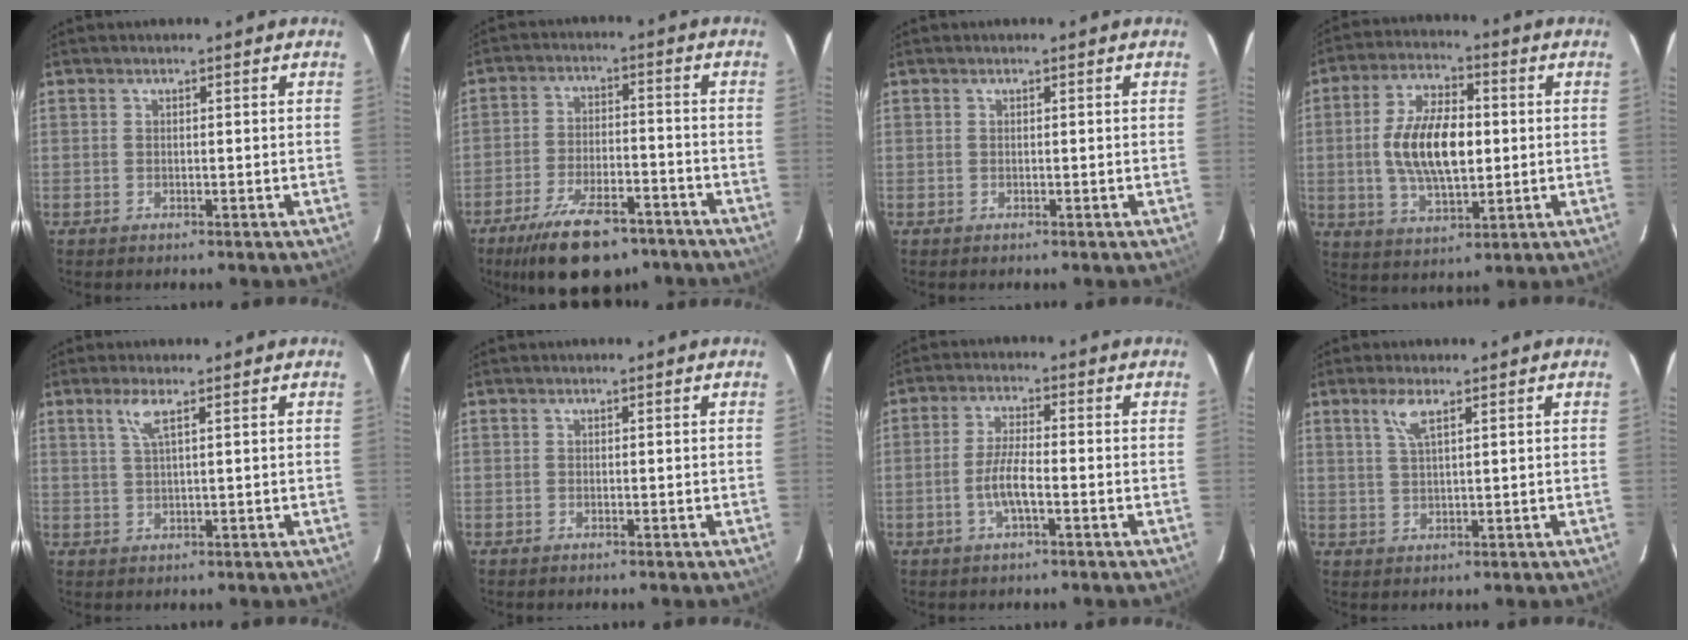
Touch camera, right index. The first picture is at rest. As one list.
[{"total": 16.2, "force": [-11.6, 6.8, 9.1], "torque": [-0.183, -0.013, -0.176]}, {"total": 0.0}, {"total": 13.5, "force": [0.1, 6.4, 11.8], "torque": [-0.228, 0.006, 0.004]}, {"total": 3.0, "force": [1.6, 0.0, 2.5], "torque": [-0.053, 0.001, 0.033]}, {"total": 0.0}, {"total": 5.2, "force": [-1.9, 0.9, 4.8], "torque": [-0.099, 0.001, -0.037]}, {"total": 3.4, "force": [2.0, 0.6, 2.8], "torque": [-0.056, 0.004, 0.040]}]